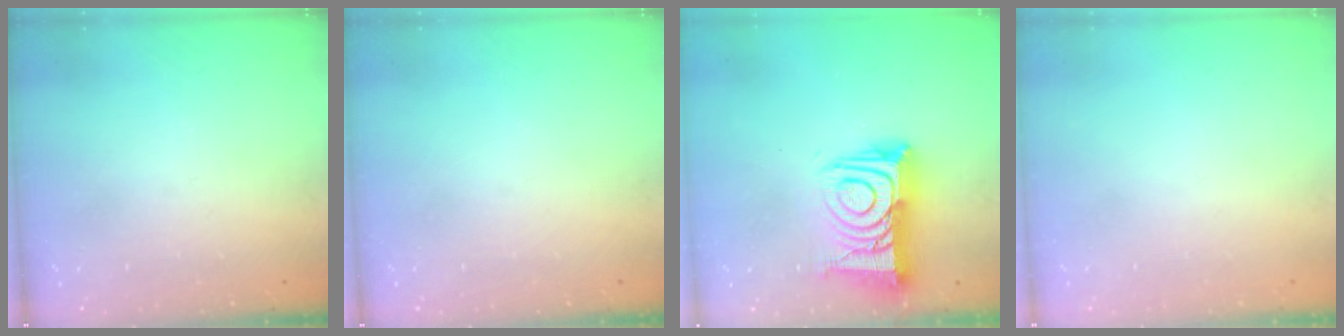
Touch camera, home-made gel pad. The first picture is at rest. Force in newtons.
{"total": 0.0}
{"total": 17.3, "press": 17.2, "slide": 1.3}
{"total": 1.5, "press": 1.5, "slide": 0.1}